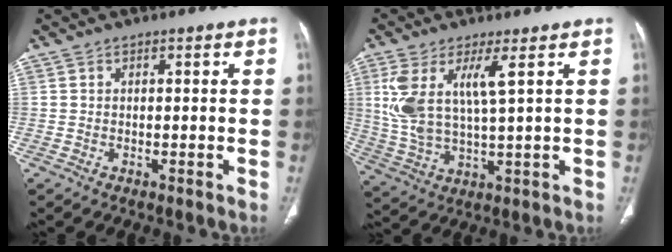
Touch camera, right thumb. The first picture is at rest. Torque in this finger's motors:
{"motor_torque": [0.09, 0.26, 1.29, 0.33, 0.14]}